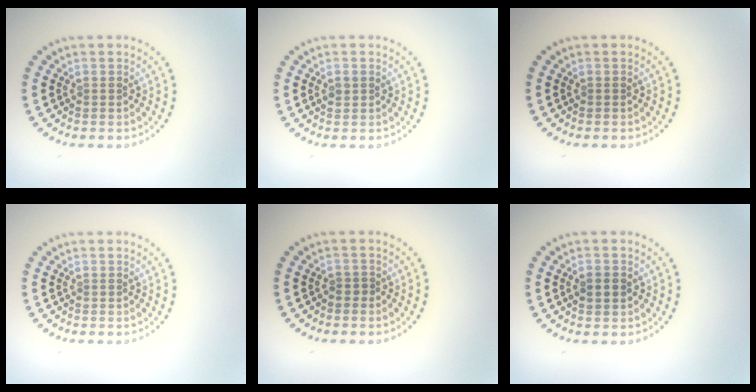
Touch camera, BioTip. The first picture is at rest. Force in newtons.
{"total": 0.9, "press": 0.9, "slide": 0.1}
{"total": 0.0}
{"total": 0.0}
{"total": 0.6, "press": 0.4, "slide": 0.5}
{"total": 1.9, "press": 1.9, "slide": 0.1}